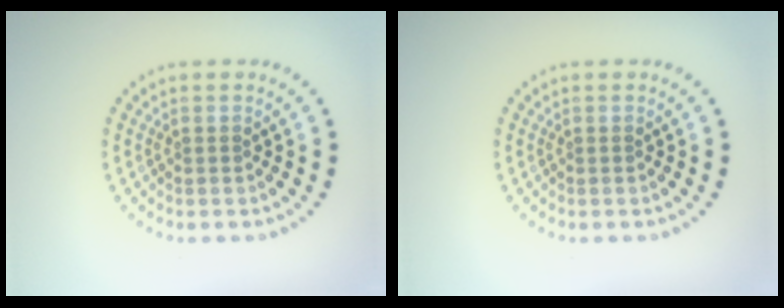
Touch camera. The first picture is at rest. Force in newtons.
{"total": 0.0}